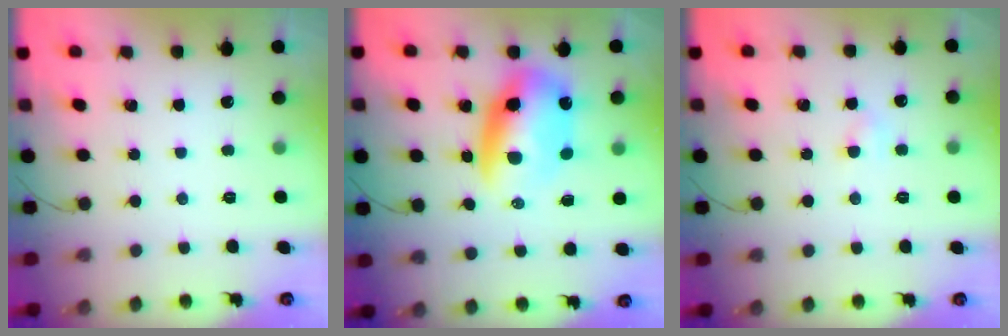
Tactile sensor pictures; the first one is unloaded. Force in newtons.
{"total": 11.7, "press": 11.3, "slide": 2.8}
{"total": 3.0, "press": 2.8, "slide": 1.0}